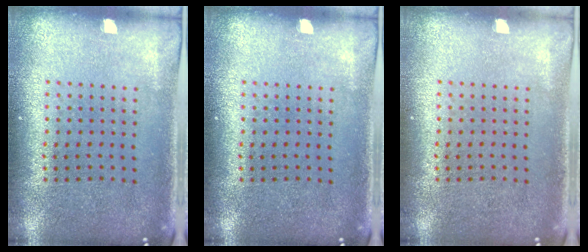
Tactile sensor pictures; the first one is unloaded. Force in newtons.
{"total": 0.0}
{"total": 0.0}